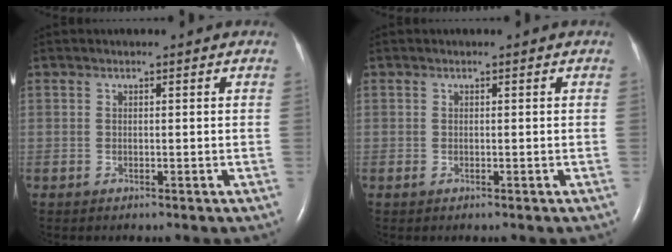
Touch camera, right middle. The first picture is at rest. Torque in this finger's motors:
{"motor_torque": [-0.12, -0.02, 0.00, -0.02]}